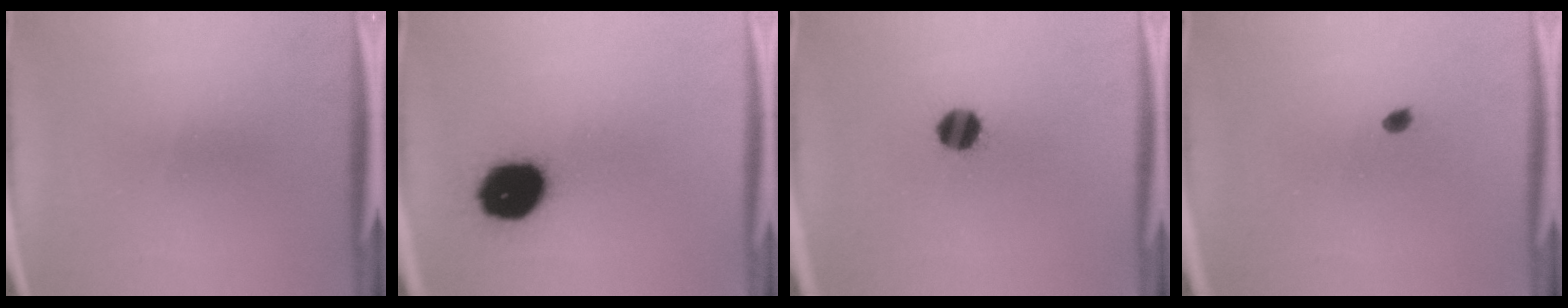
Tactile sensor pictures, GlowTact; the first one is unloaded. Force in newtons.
{"total": 16.3}
{"total": 6.4}
{"total": 1.1}